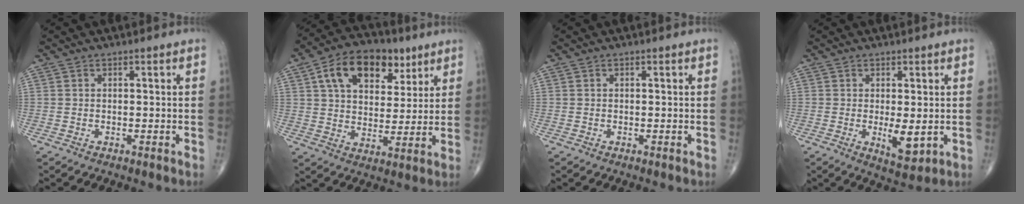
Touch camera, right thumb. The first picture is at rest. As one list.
[{"total": 15.8, "force": [7.3, 9.9, 10.0], "torque": [-0.131, -0.012, 0.121]}, {"total": 0.0}, {"total": 5.4, "force": [-0.5, 2.2, 4.8], "torque": [-0.068, -0.015, 0.000]}]